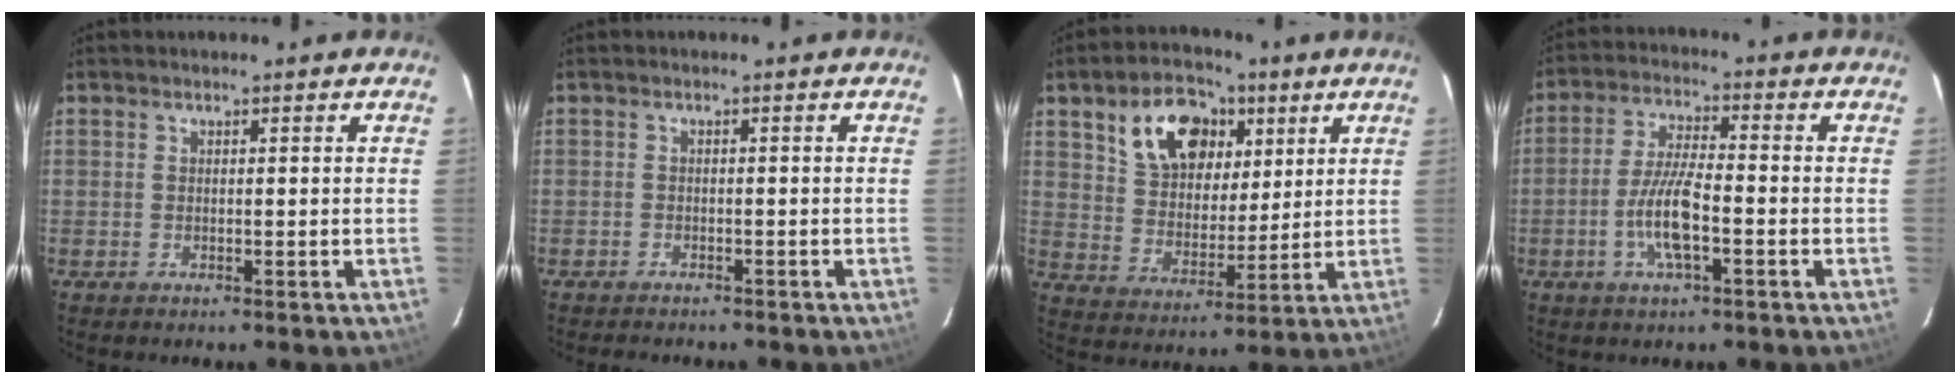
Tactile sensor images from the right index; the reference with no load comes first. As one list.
[{"total": 2.6, "force": [-2.3, 0.9, 0.6], "torque": [-0.017, -0.002, -0.035]}, {"total": 14.5, "force": [6.7, 9.5, 8.7], "torque": [-0.167, 0.037, 0.127]}, {"total": 8.3, "force": [-2.9, 1.8, 7.5], "torque": [-0.155, 0.001, -0.058]}]